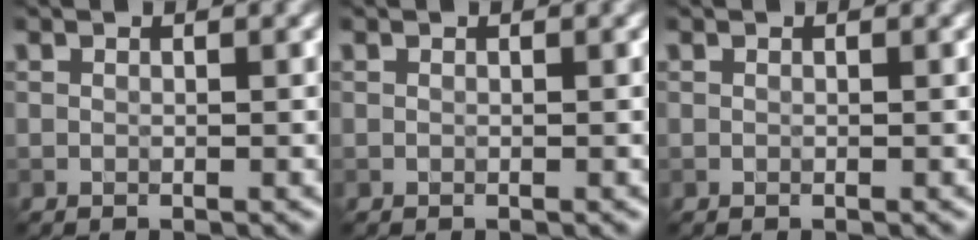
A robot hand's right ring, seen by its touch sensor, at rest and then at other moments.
{"total": 0.0}
{"total": 0.0}